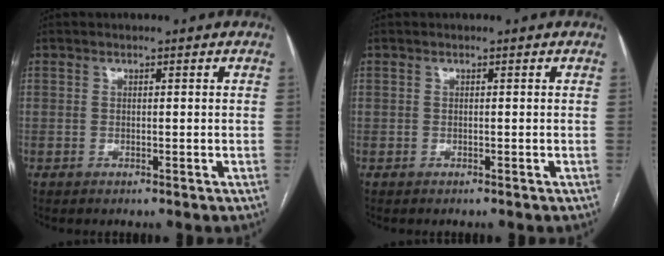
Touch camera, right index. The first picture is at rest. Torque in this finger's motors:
{"motor_torque": [-0.12, -0.03, 0.05, 0.00]}